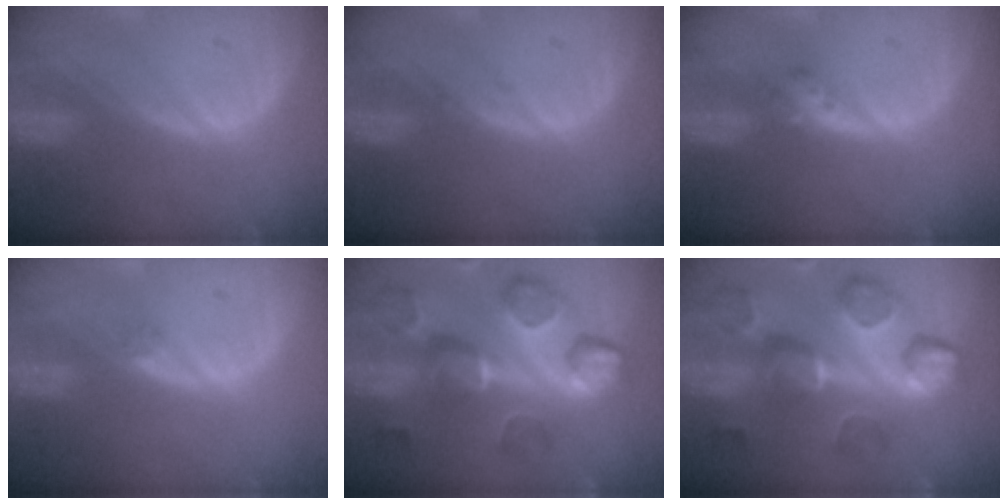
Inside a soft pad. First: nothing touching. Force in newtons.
{"total": 0.6, "press": 0.5, "slide": 0.1}
{"total": 2.5, "press": 2.1, "slide": 1.4}
{"total": 0.8, "press": 0.7, "slide": 0.4}
{"total": 12.5, "press": 11.1, "slide": 5.8}
{"total": 12.5, "press": 11.1, "slide": 5.8}